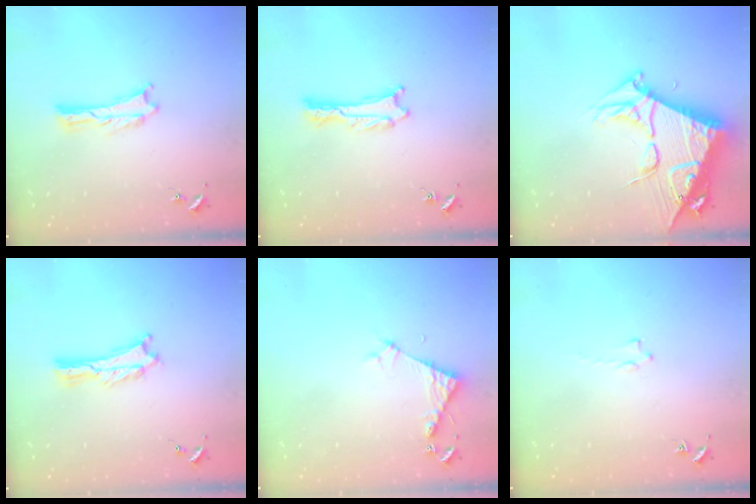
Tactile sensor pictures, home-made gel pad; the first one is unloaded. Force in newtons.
{"total": 0.9, "press": 0.8, "slide": 0.1}
{"total": 11.1, "press": 11.1, "slide": 1.3}
{"total": 0.8, "press": 0.7, "slide": 0.2}
{"total": 4.3, "press": 4.3, "slide": 0.4}
{"total": 0.8, "press": 0.7, "slide": 0.2}